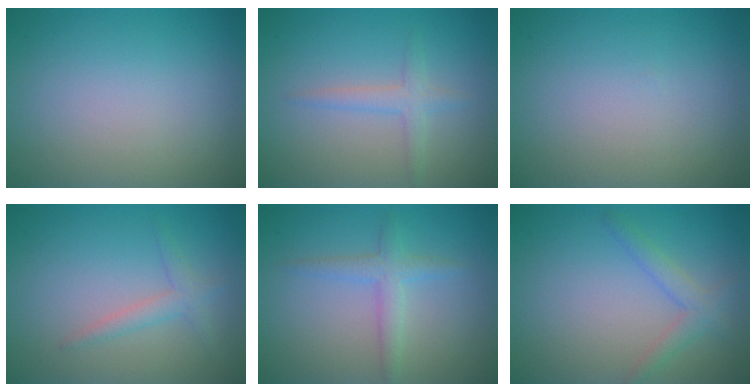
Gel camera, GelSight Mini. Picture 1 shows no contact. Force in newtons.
{"total": 1.9, "press": 1.9, "slide": 0.1}
{"total": 0.0}
{"total": 1.6, "press": 1.6, "slide": 0.0}
{"total": 2.2, "press": 2.2, "slide": 0.0}
{"total": 2.1, "press": 2.1, "slide": 0.1}